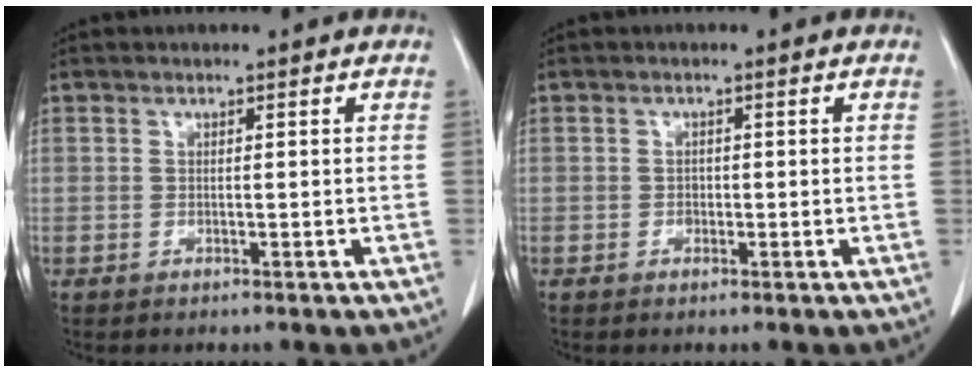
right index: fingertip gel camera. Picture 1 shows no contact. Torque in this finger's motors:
{"motor_torque": [0.00, -0.03, -0.01, 0.00]}